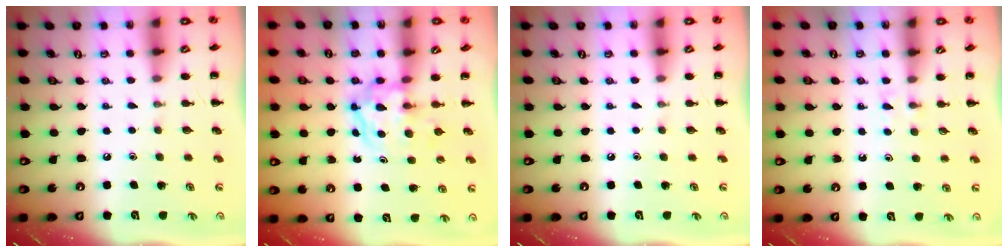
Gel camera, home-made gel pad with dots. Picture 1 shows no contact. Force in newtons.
{"total": 4.0, "press": 4.0, "slide": 0.5}
{"total": 0.0}
{"total": 2.8, "press": 2.5, "slide": 1.1}